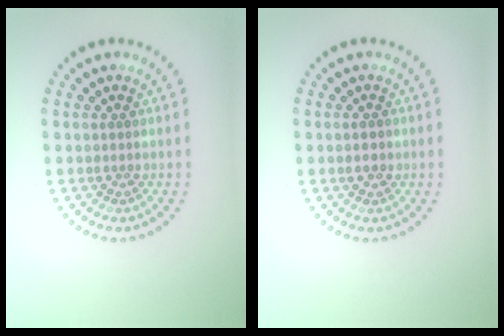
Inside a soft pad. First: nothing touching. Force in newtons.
{"total": 1.6, "press": 1.6, "slide": 0.1}